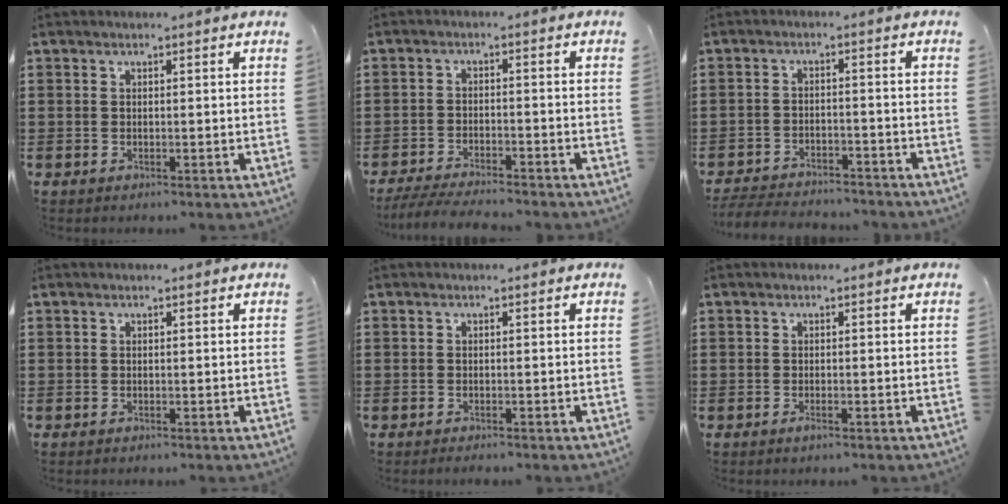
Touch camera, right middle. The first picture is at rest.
{"total": 4.1, "force": [-3.9, 0.1, 1.2], "torque": [-0.036, -0.010, -0.081]}
{"total": 4.0, "force": [-4.0, 0.5, 0.4], "torque": [-0.017, -0.001, -0.084]}
{"total": 0.0}
{"total": 0.6, "force": [-0.6, 0.1, 0.0], "torque": [-0.001, -0.001, -0.013]}
{"total": 0.8, "force": [-0.4, 0.2, 0.7], "torque": [-0.015, -0.004, -0.006]}